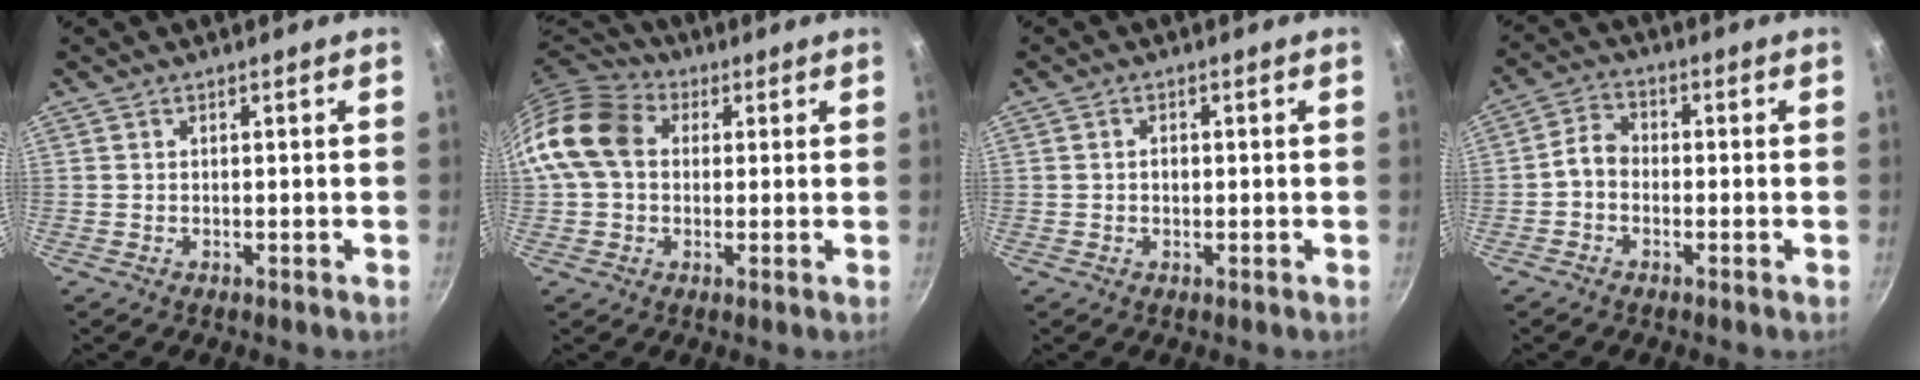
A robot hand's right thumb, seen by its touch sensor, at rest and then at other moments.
{"total": 13.2, "force": [1.8, 10.2, 8.3], "torque": [-0.139, 0.027, 0.015]}
{"total": 1.8, "force": [0.0, 1.3, 1.2], "torque": [-0.017, 0.006, 0.000]}
{"total": 4.3, "force": [-1.1, 3.2, 2.7], "torque": [-0.046, 0.025, -0.034]}